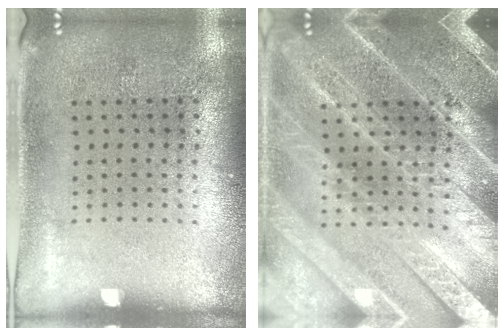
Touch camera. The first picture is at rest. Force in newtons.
{"total": 6.1, "press": 6.0, "slide": 0.8}